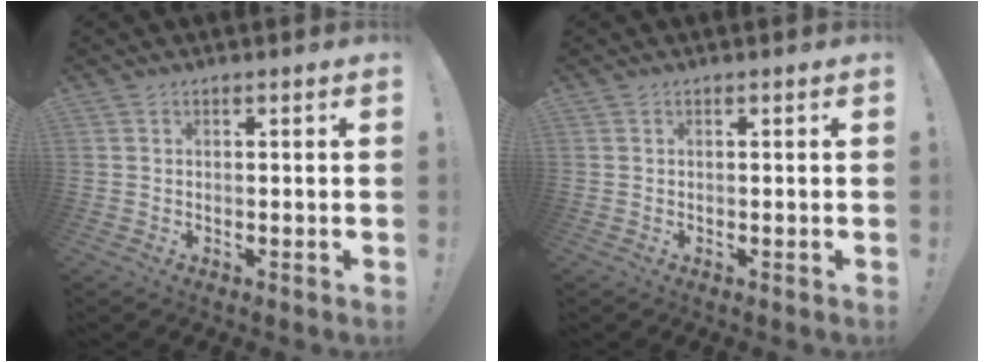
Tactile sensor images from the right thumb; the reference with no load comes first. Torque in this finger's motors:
{"motor_torque": [-0.05, 0.05, 0.00, 0.00, 0.00]}